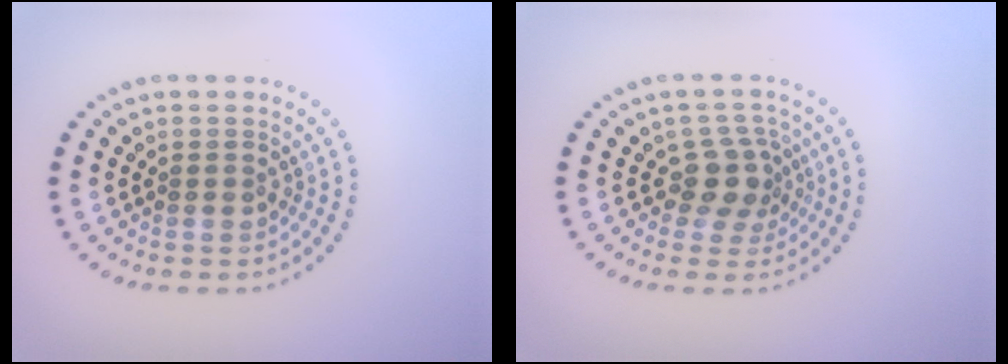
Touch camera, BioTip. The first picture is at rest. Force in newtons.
{"total": 2.8, "press": 2.2, "slide": 1.7}